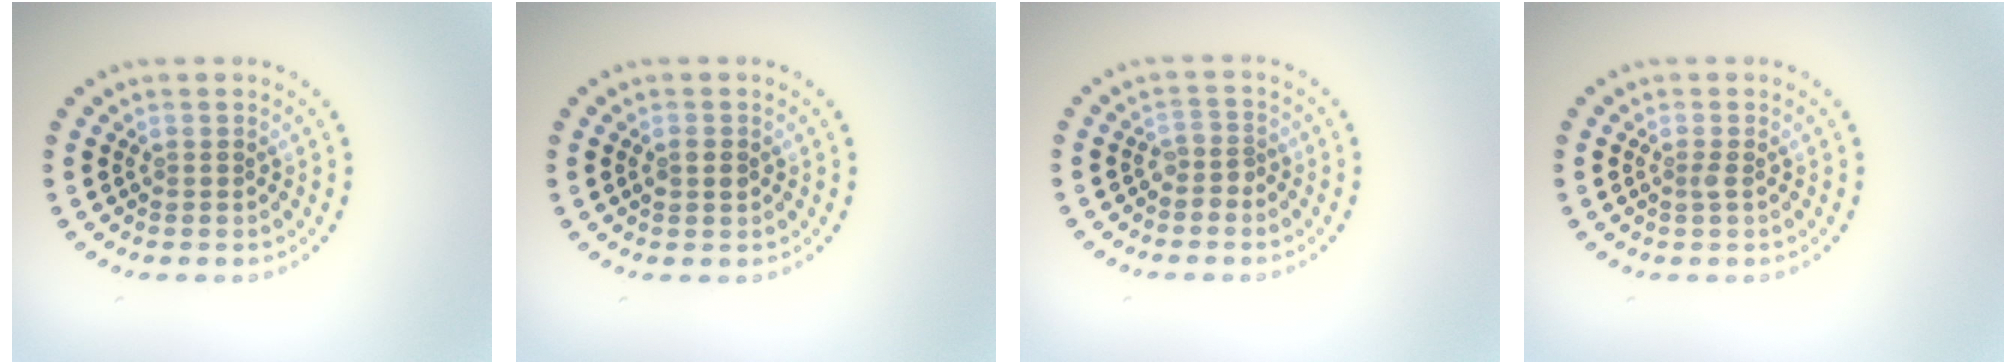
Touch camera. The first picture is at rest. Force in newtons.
{"total": 1.0, "press": 1.0, "slide": 0.1}
{"total": 1.3, "press": 1.0, "slide": 0.9}
{"total": 0.6, "press": 0.5, "slide": 0.3}